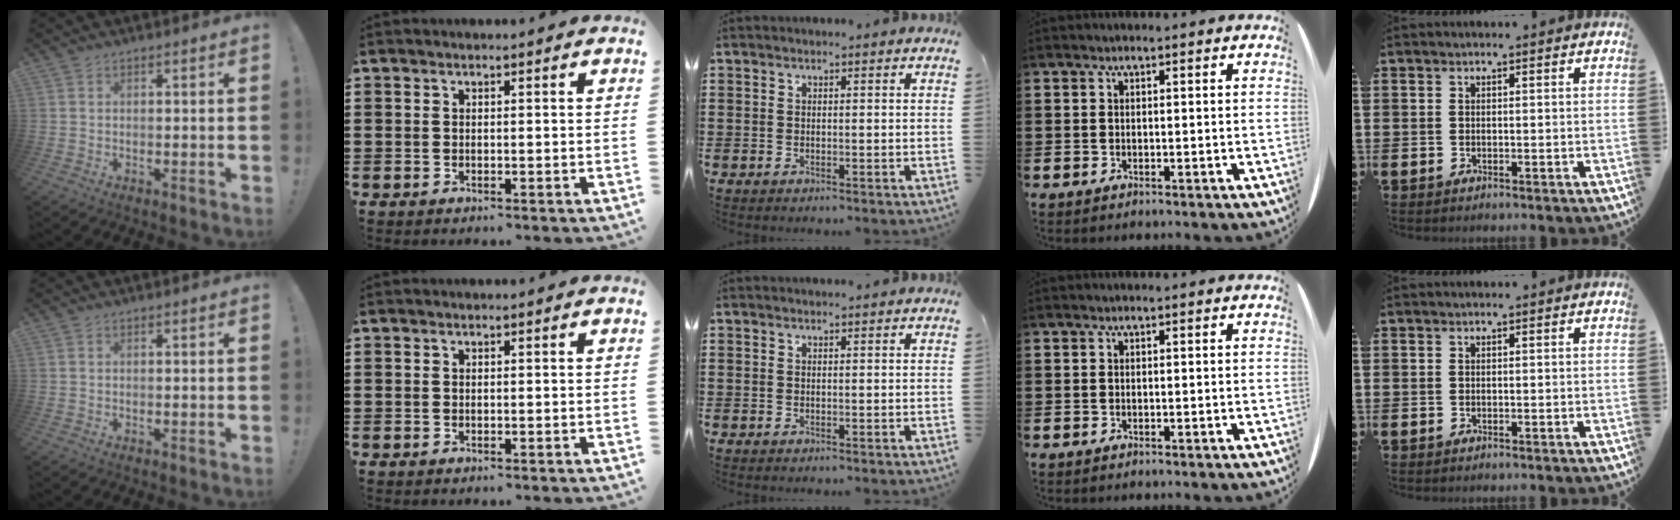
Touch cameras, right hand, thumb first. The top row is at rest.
{"middle": {"total": 0.5, "force": [0.4, -0.3, 0.1], "torque": [-0.004, -0.004, 0.009]}}